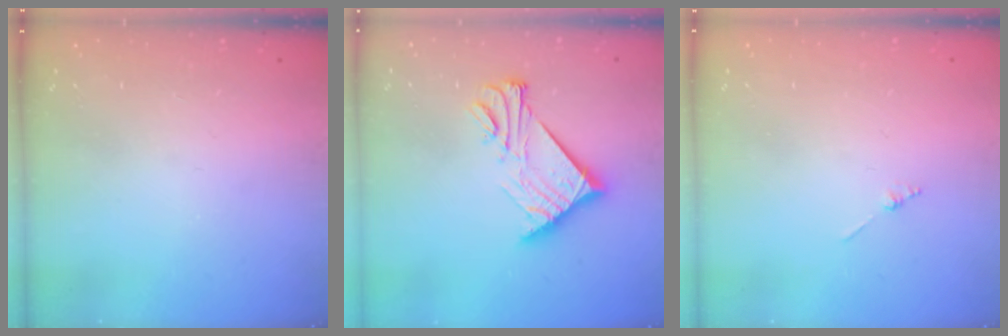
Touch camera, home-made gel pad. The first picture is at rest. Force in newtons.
{"total": 12.0, "press": 12.0, "slide": 0.6}
{"total": 0.8, "press": 0.8, "slide": 0.2}